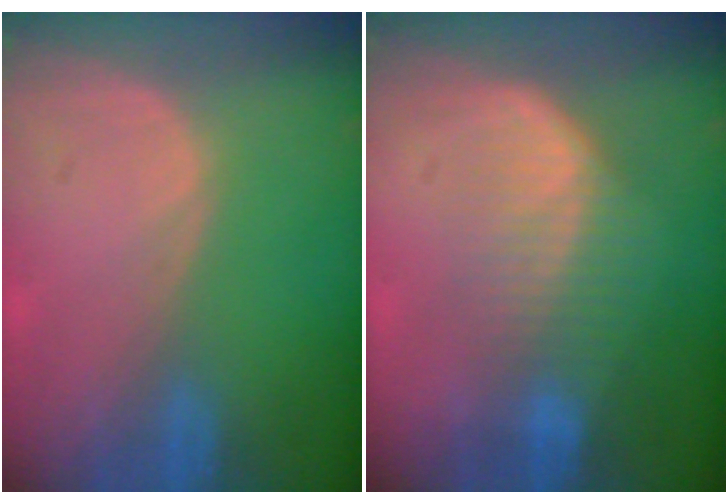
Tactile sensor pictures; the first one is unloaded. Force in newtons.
{"total": 6.7, "press": 6.2, "slide": 2.4}